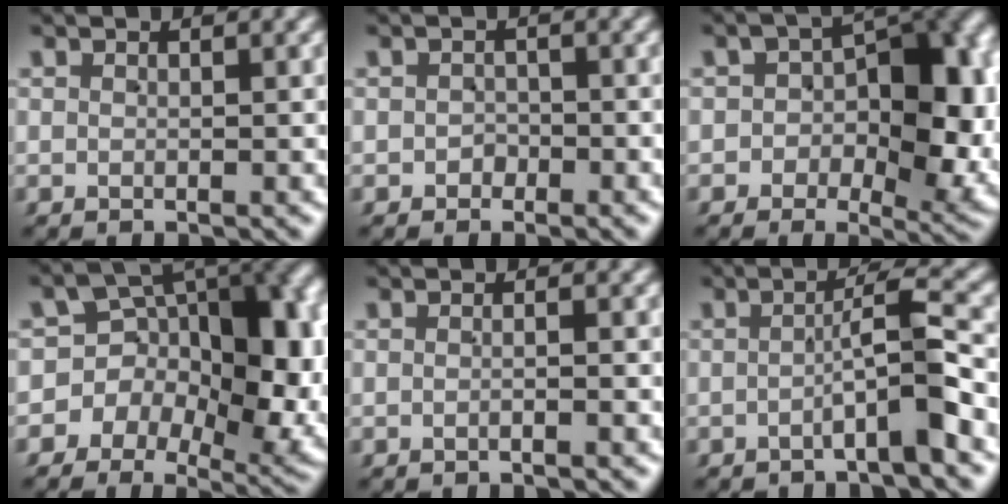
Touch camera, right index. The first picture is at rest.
{"total": 1.3, "force": [-0.9, 0.9, -0.2], "torque": [0.014, 0.001, -0.017]}
{"total": 9.7, "force": [-0.6, 5.6, 7.9], "torque": [-0.089, 0.005, -0.012]}
{"total": 14.7, "force": [-0.5, 11.1, 9.7], "torque": [-0.179, -0.011, -0.016]}
{"total": 0.7, "force": [-0.4, -0.1, 0.5], "torque": [-0.008, 0.007, -0.013]}
{"total": 3.7, "force": [-1.5, -0.2, 3.4], "torque": [-0.056, 0.010, -0.028]}